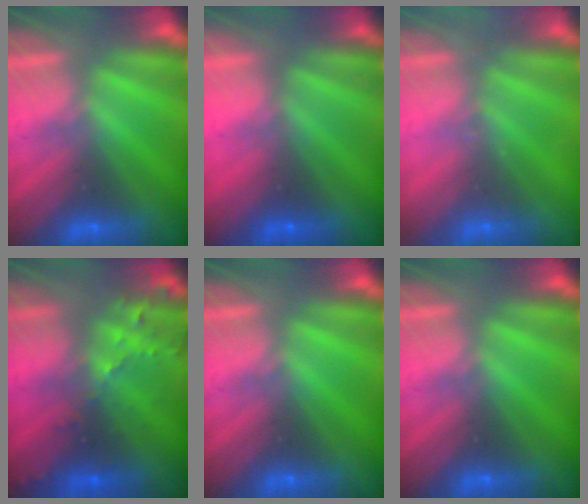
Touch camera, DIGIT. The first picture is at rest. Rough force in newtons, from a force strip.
{"total": 2.9}
{"total": 2.1}
{"total": 9.2}
{"total": 0.0}
{"total": 0.0}